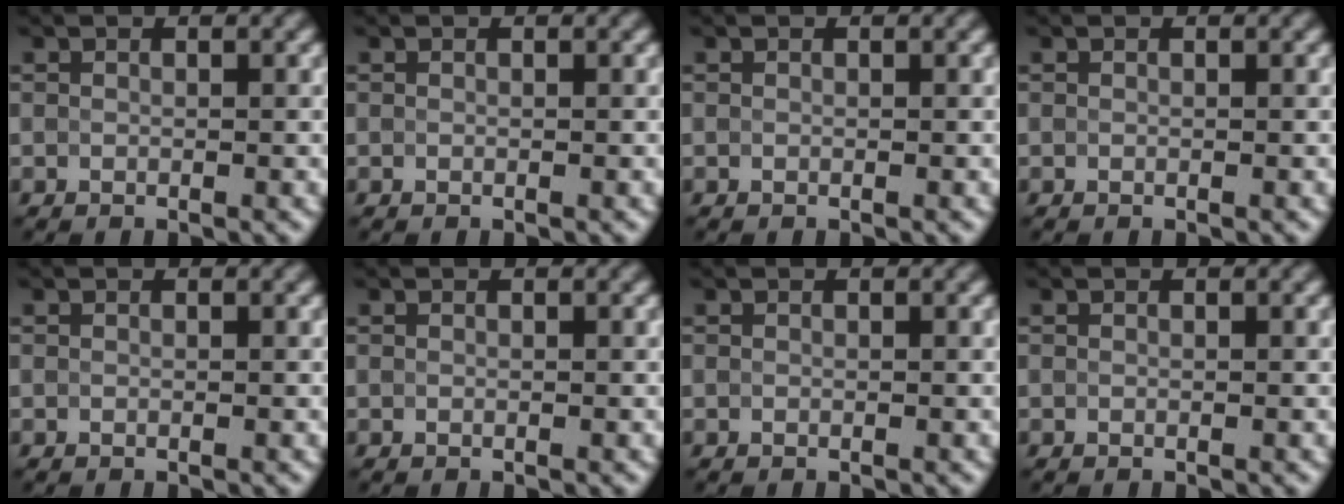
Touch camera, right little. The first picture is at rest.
{"total": 0.0}
{"total": 0.0}
{"total": 0.0}
{"total": 0.0}
{"total": 0.0}
{"total": 0.0}
{"total": 0.0}